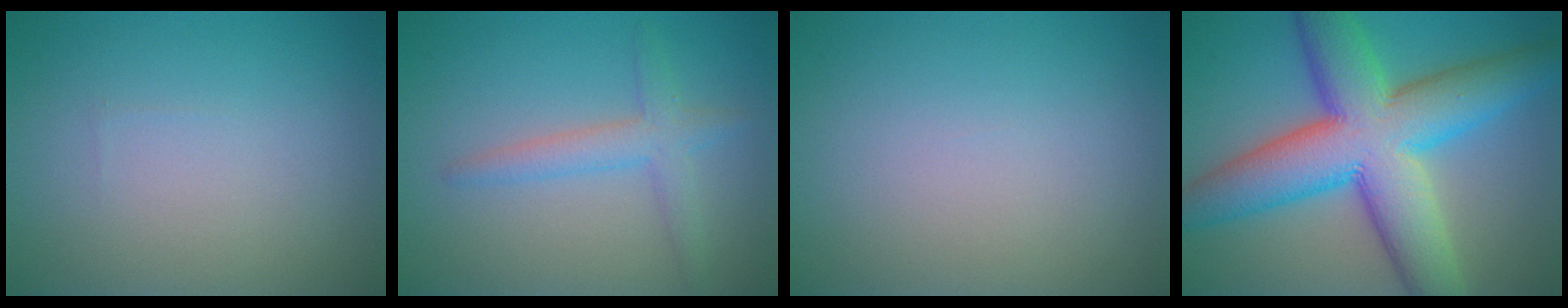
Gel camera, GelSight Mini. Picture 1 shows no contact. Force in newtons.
{"total": 2.6, "press": 2.6, "slide": 0.1}
{"total": 0.0}
{"total": 12.9, "press": 12.9, "slide": 0.2}